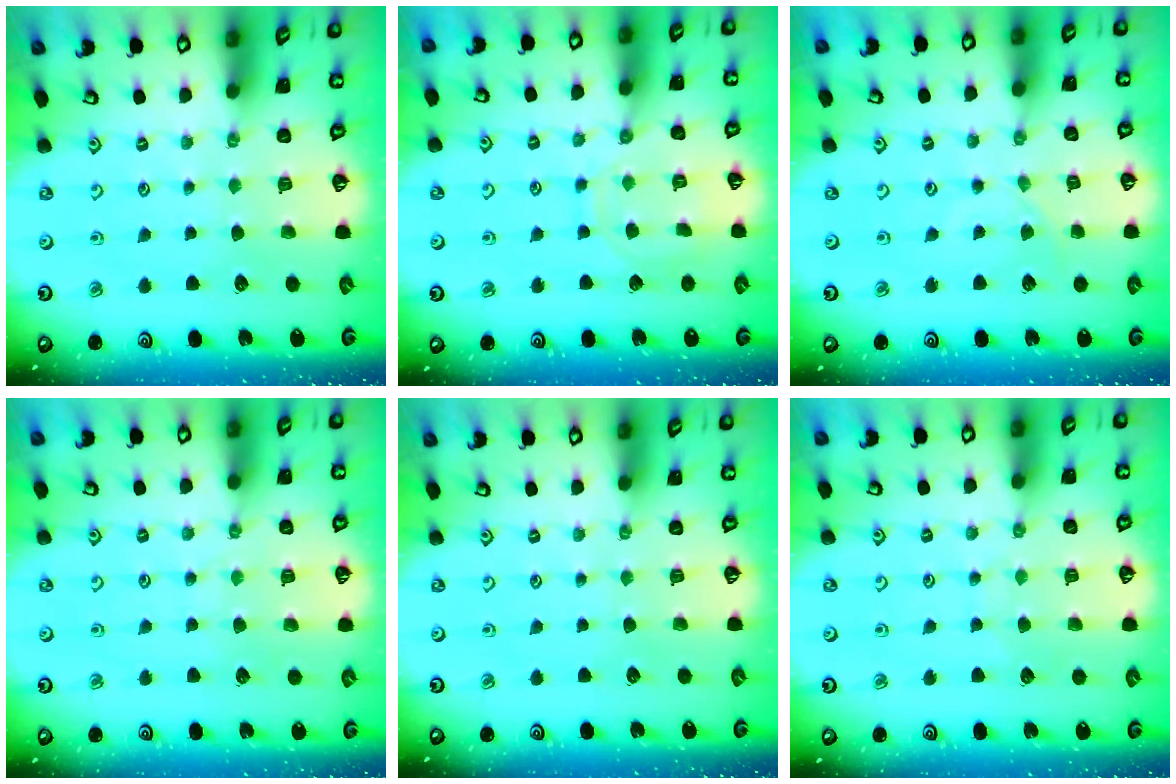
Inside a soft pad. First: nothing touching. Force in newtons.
{"total": 9.9, "press": 9.9, "slide": 0.6}
{"total": 0.6, "press": 0.5, "slide": 0.2}
{"total": 3.9, "press": 3.8, "slide": 0.7}
{"total": 0.0}
{"total": 4.0, "press": 3.9, "slide": 0.5}